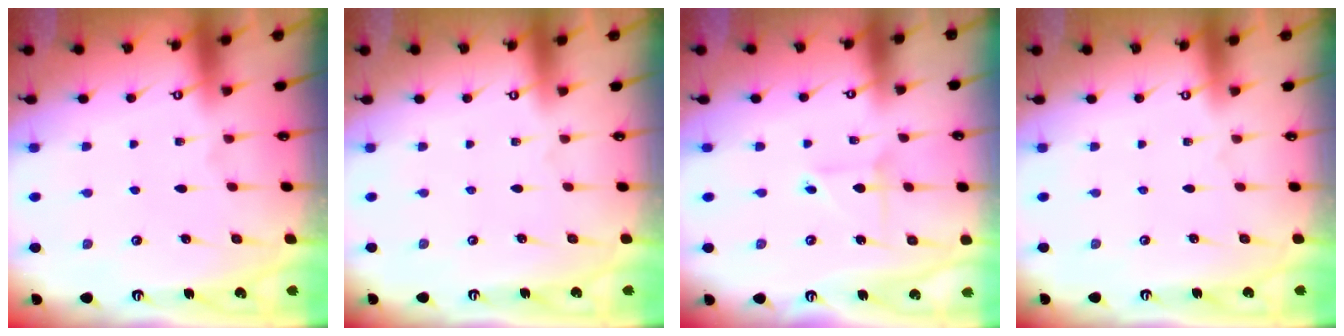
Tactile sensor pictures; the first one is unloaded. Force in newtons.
{"total": 0.0}
{"total": 2.7, "press": 2.7, "slide": 0.2}
{"total": 0.0}